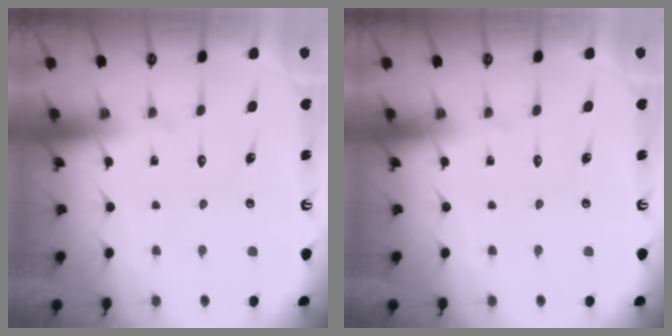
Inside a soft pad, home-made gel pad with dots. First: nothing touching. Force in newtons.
{"total": 0.0}